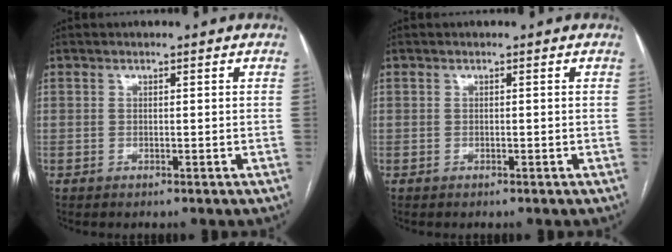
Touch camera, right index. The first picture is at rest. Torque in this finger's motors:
{"motor_torque": [0.00, 0.00, 0.03, 0.00]}